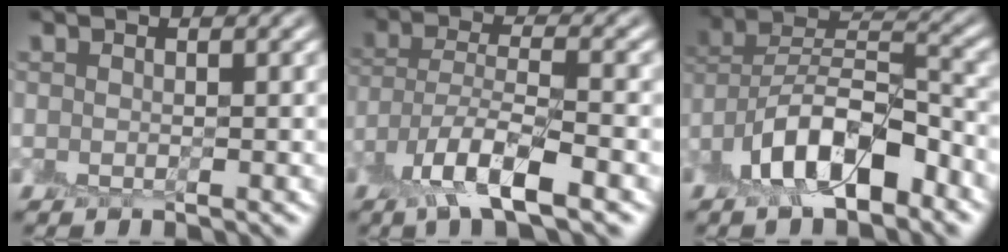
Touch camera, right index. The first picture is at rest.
{"total": 6.3, "force": [-4.0, 1.6, 4.6], "torque": [-0.089, -0.005, -0.085]}
{"total": 8.6, "force": [-5.3, 3.7, 5.6], "torque": [-0.089, 0.011, -0.106]}